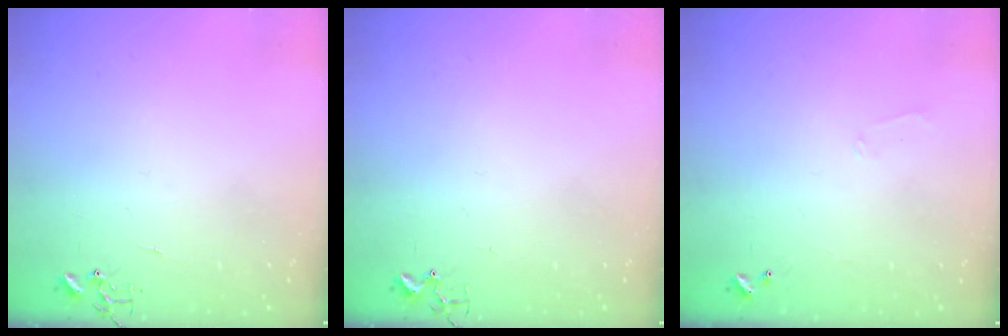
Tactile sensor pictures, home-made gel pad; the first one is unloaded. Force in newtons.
{"total": 3.0, "press": 2.9, "slide": 0.4}
{"total": 5.0, "press": 5.0, "slide": 0.9}